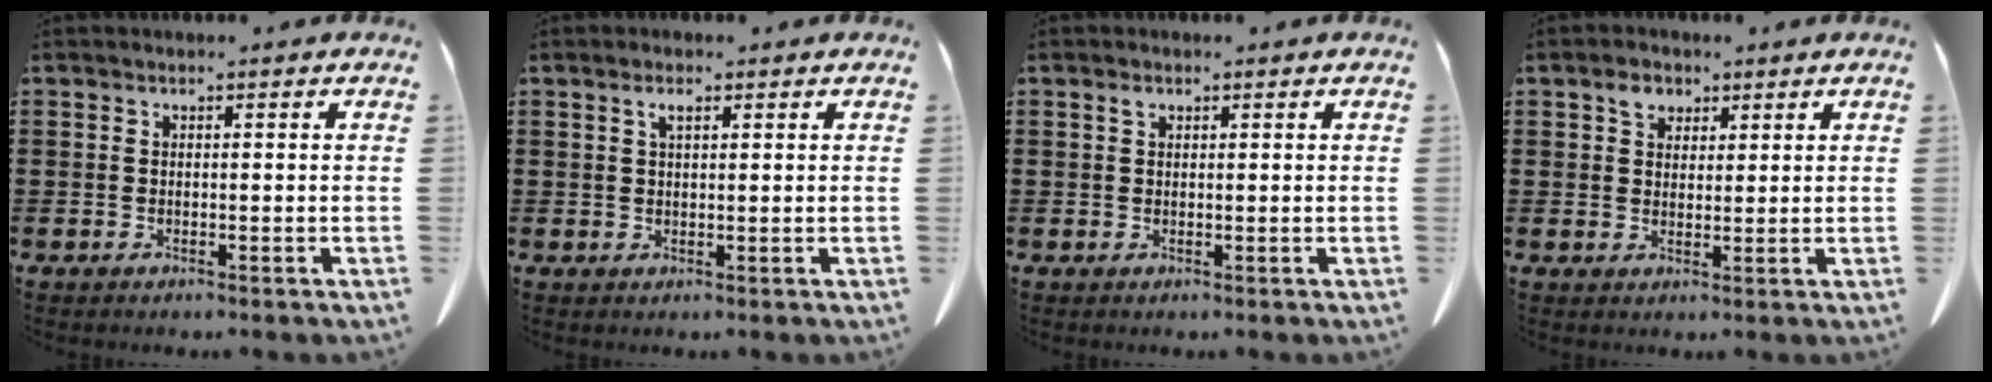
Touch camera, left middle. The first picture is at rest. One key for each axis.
{"total": 1.7, "fx": 0.8, "fy": 0.5, "fz": 1.4, "tx": -0.030, "ty": 0.003, "tz": 0.014}
{"total": 0.8, "fx": 0.4, "fy": 0.5, "fz": 0.5, "tx": -0.013, "ty": 0.004, "tz": 0.007}
{"total": 3.0, "fx": 1.9, "fy": 2.0, "fz": 1.2, "tx": -0.021, "ty": 0.004, "tz": 0.033}